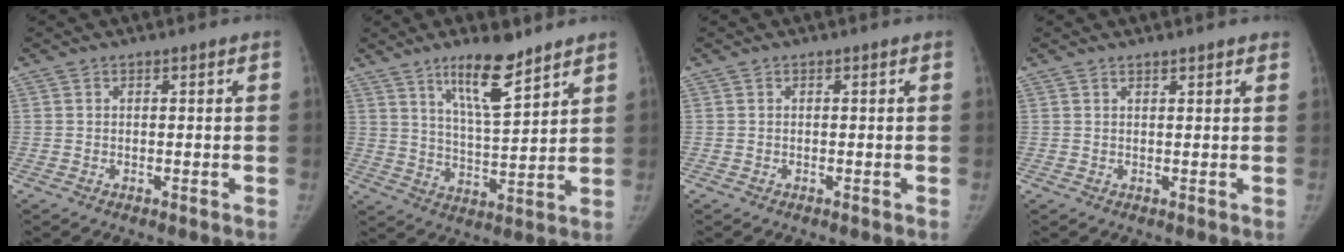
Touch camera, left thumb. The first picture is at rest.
{"total": 11.2, "force": [7.8, 2.6, 7.7], "torque": [-0.117, -0.059, 0.139]}
{"total": 0.0}
{"total": 1.5, "force": [1.3, 0.4, 0.7], "torque": [-0.008, -0.006, 0.019]}